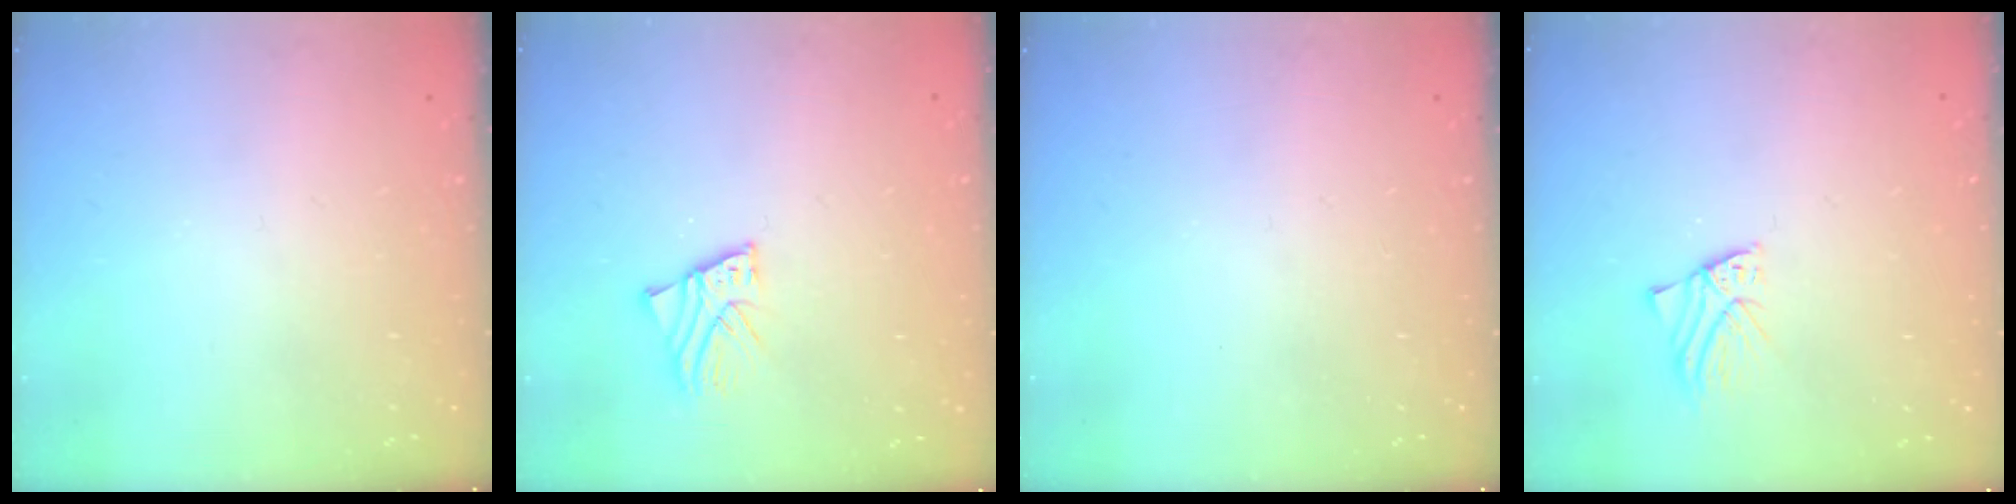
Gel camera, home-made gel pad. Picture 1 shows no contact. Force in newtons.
{"total": 2.5, "press": 2.5, "slide": 0.1}
{"total": 0.0}
{"total": 1.7, "press": 1.7, "slide": 0.2}